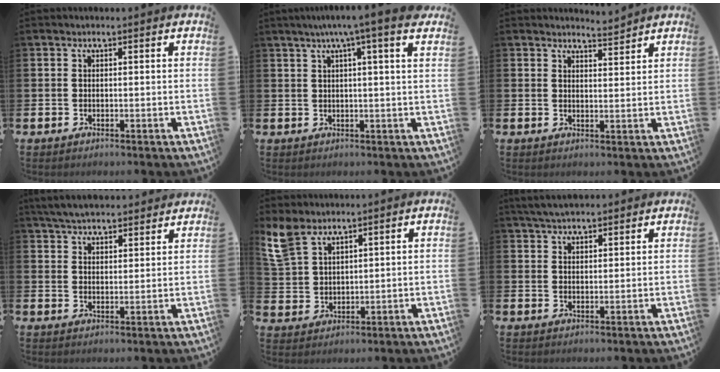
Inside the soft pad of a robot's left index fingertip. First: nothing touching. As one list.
[{"total": 4.9, "force": [3.7, -0.4, 3.3], "torque": [-0.058, -0.012, 0.060]}, {"total": 3.5, "force": [3.5, -0.1, -0.1], "torque": [0.009, -0.027, 0.060]}, {"total": 5.2, "force": [5.1, 0.8, 0.8], "torque": [-0.039, -0.019, 0.094]}, {"total": 6.0, "force": [5.0, 2.6, 2.2], "torque": [-0.056, -0.014, 0.093]}, {"total": 4.0, "force": [3.7, 0.8, 1.1], "torque": [-0.030, -0.008, 0.070]}]